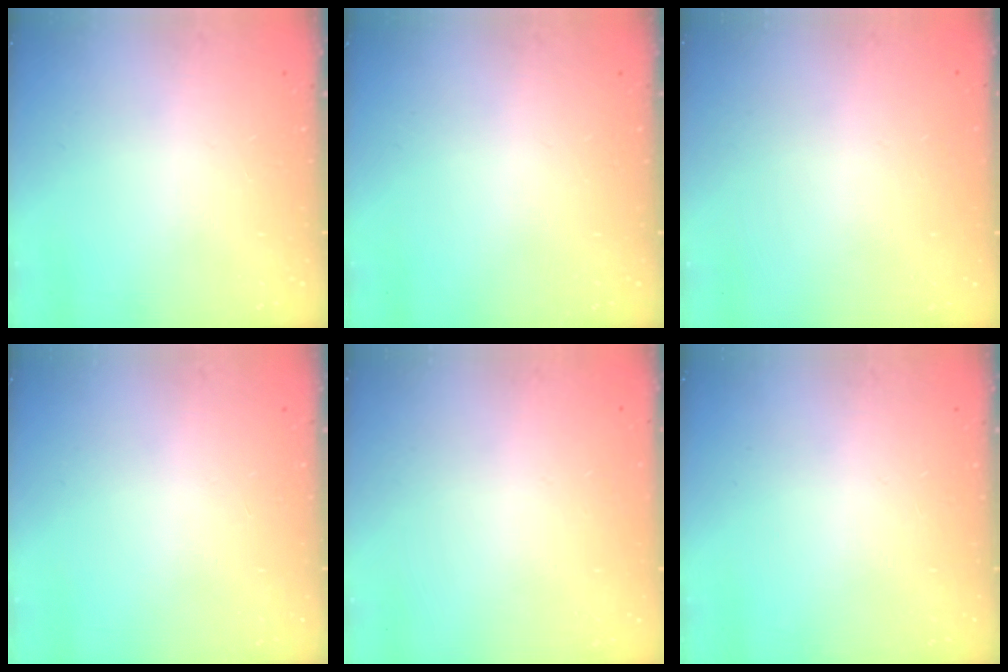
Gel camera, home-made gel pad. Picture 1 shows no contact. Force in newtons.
{"total": 0.0}
{"total": 0.0}
{"total": 0.0}
{"total": 0.0}
{"total": 0.0}